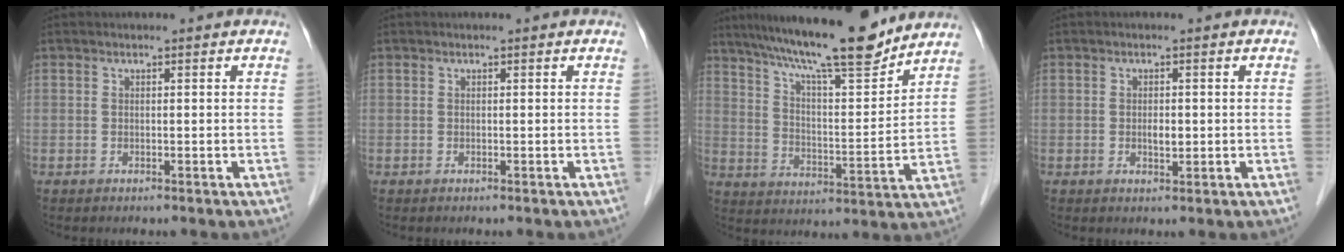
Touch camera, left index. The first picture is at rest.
{"total": 0.0}
{"total": 16.6, "force": [14.1, 1.3, 8.8], "torque": [-0.143, 0.003, 0.225]}
{"total": 1.6, "force": [-0.3, 0.7, 1.4], "torque": [-0.025, -0.004, -0.003]}